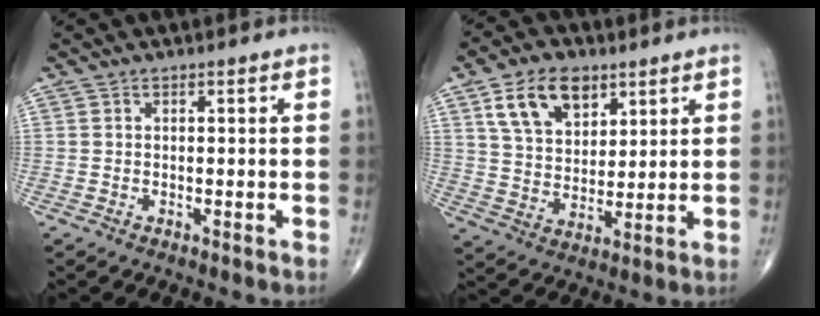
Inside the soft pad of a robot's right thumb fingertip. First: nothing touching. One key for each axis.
{"total": 11.9, "fx": 6.1, "fy": 7.3, "fz": 7.1, "tx": -0.102, "ty": -0.023, "tz": 0.115}